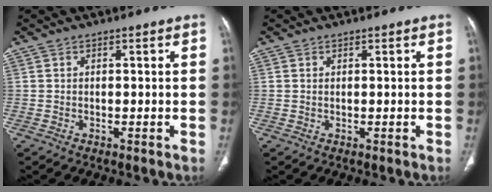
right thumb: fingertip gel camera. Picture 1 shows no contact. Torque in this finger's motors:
{"motor_torque": [1.63, 1.35, 0.10, -0.44, -0.03]}